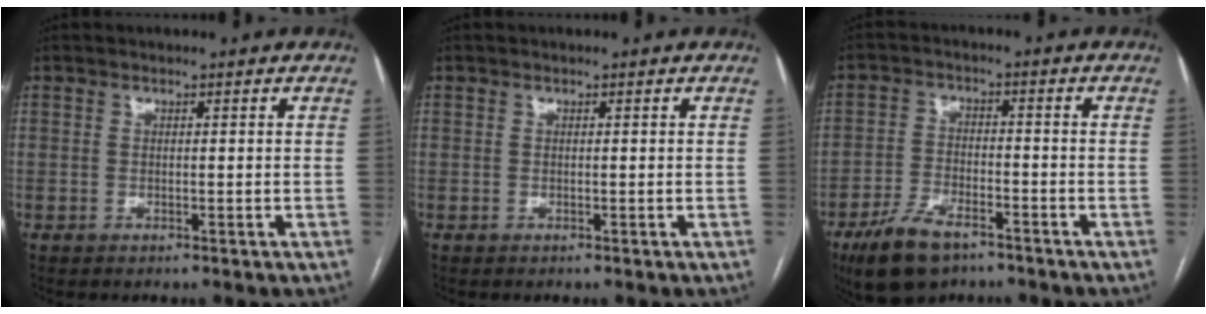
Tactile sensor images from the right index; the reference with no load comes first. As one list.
[{"total": 0.0}, {"total": 8.7, "force": [-6.0, 3.5, 5.3], "torque": [-0.109, -0.011, -0.105]}]